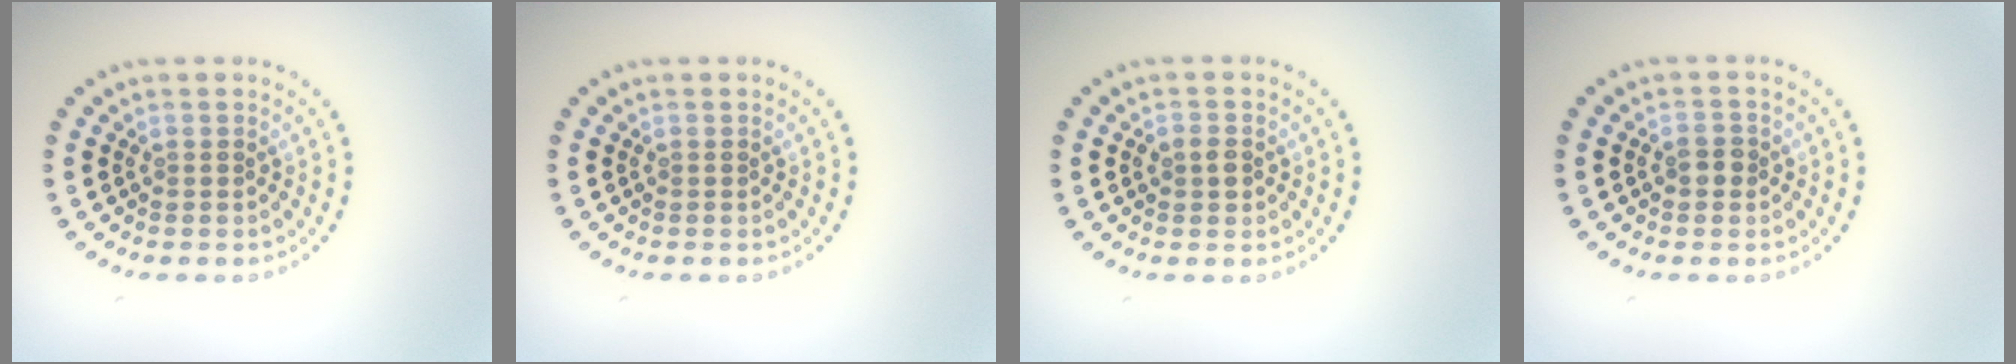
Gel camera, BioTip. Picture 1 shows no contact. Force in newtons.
{"total": 0.0}
{"total": 1.4, "press": 1.3, "slide": 0.3}
{"total": 1.4, "press": 1.3, "slide": 0.3}